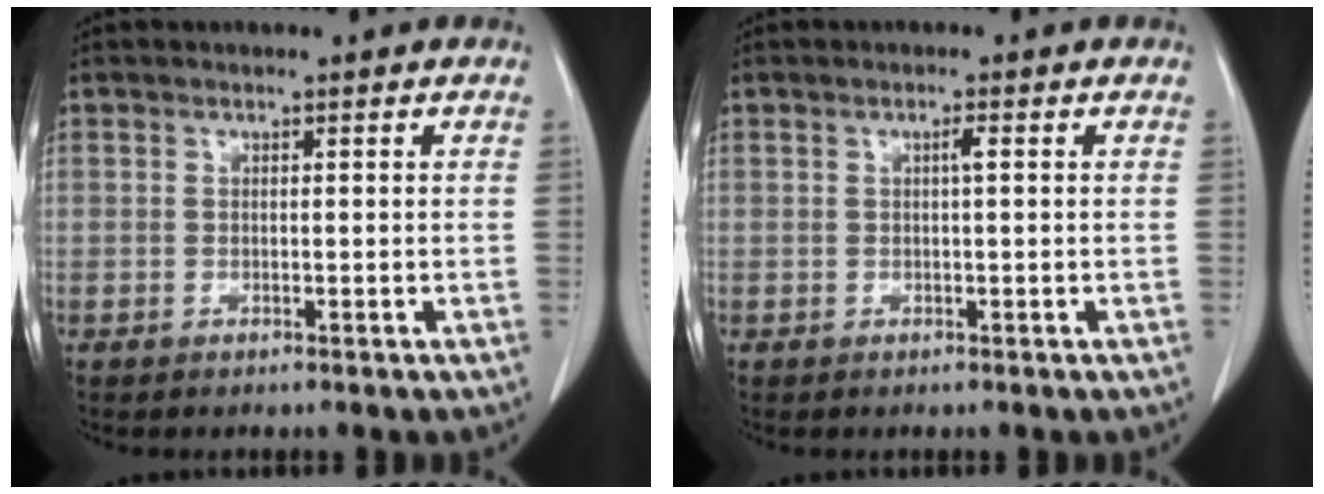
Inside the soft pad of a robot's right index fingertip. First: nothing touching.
{"total": 1.0, "force": [0.2, 0.0, 1.0], "torque": [-0.019, 0.002, 0.003]}